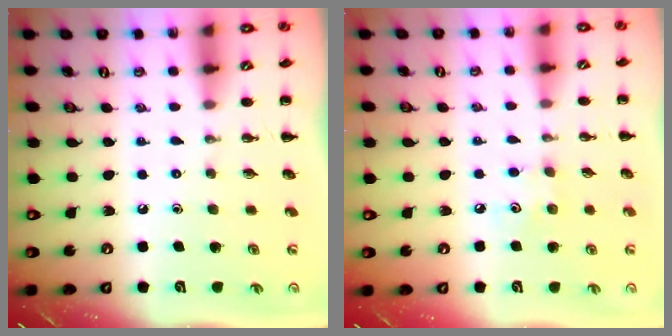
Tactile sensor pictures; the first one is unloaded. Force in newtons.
{"total": 4.5, "press": 4.4, "slide": 1.1}